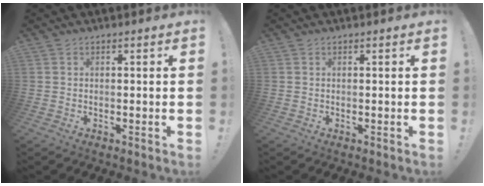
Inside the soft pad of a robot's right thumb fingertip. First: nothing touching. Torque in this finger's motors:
{"motor_torque": [0.00, 0.00, -0.05, 0.05, 0.03]}